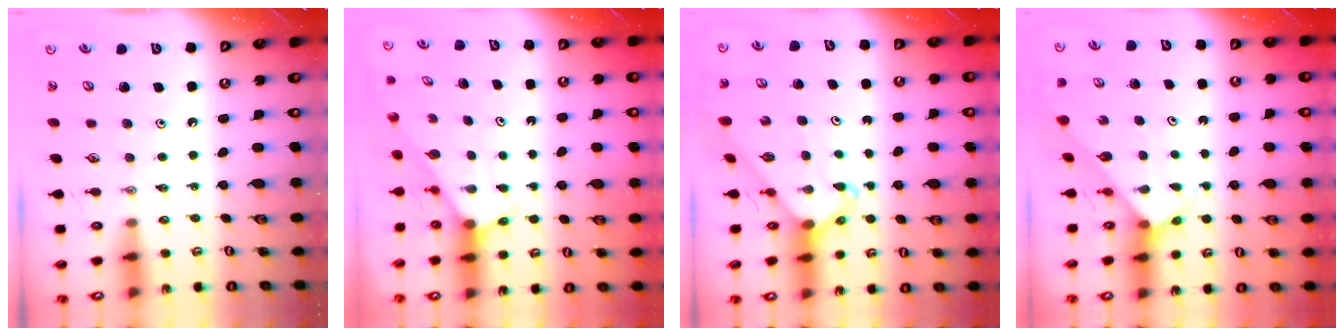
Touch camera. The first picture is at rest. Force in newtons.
{"total": 2.5, "press": 2.4, "slide": 0.2}
{"total": 5.1, "press": 5.0, "slide": 0.6}
{"total": 2.8, "press": 2.8, "slide": 0.1}